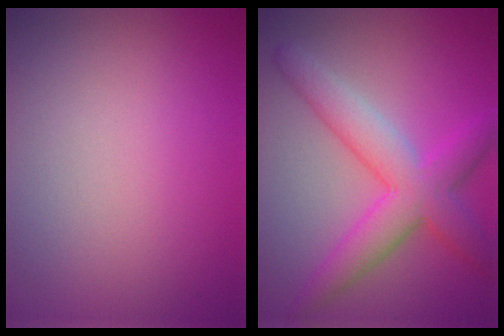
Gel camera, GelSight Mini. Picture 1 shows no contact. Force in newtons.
{"total": 5.9, "press": 5.9, "slide": 0.2}